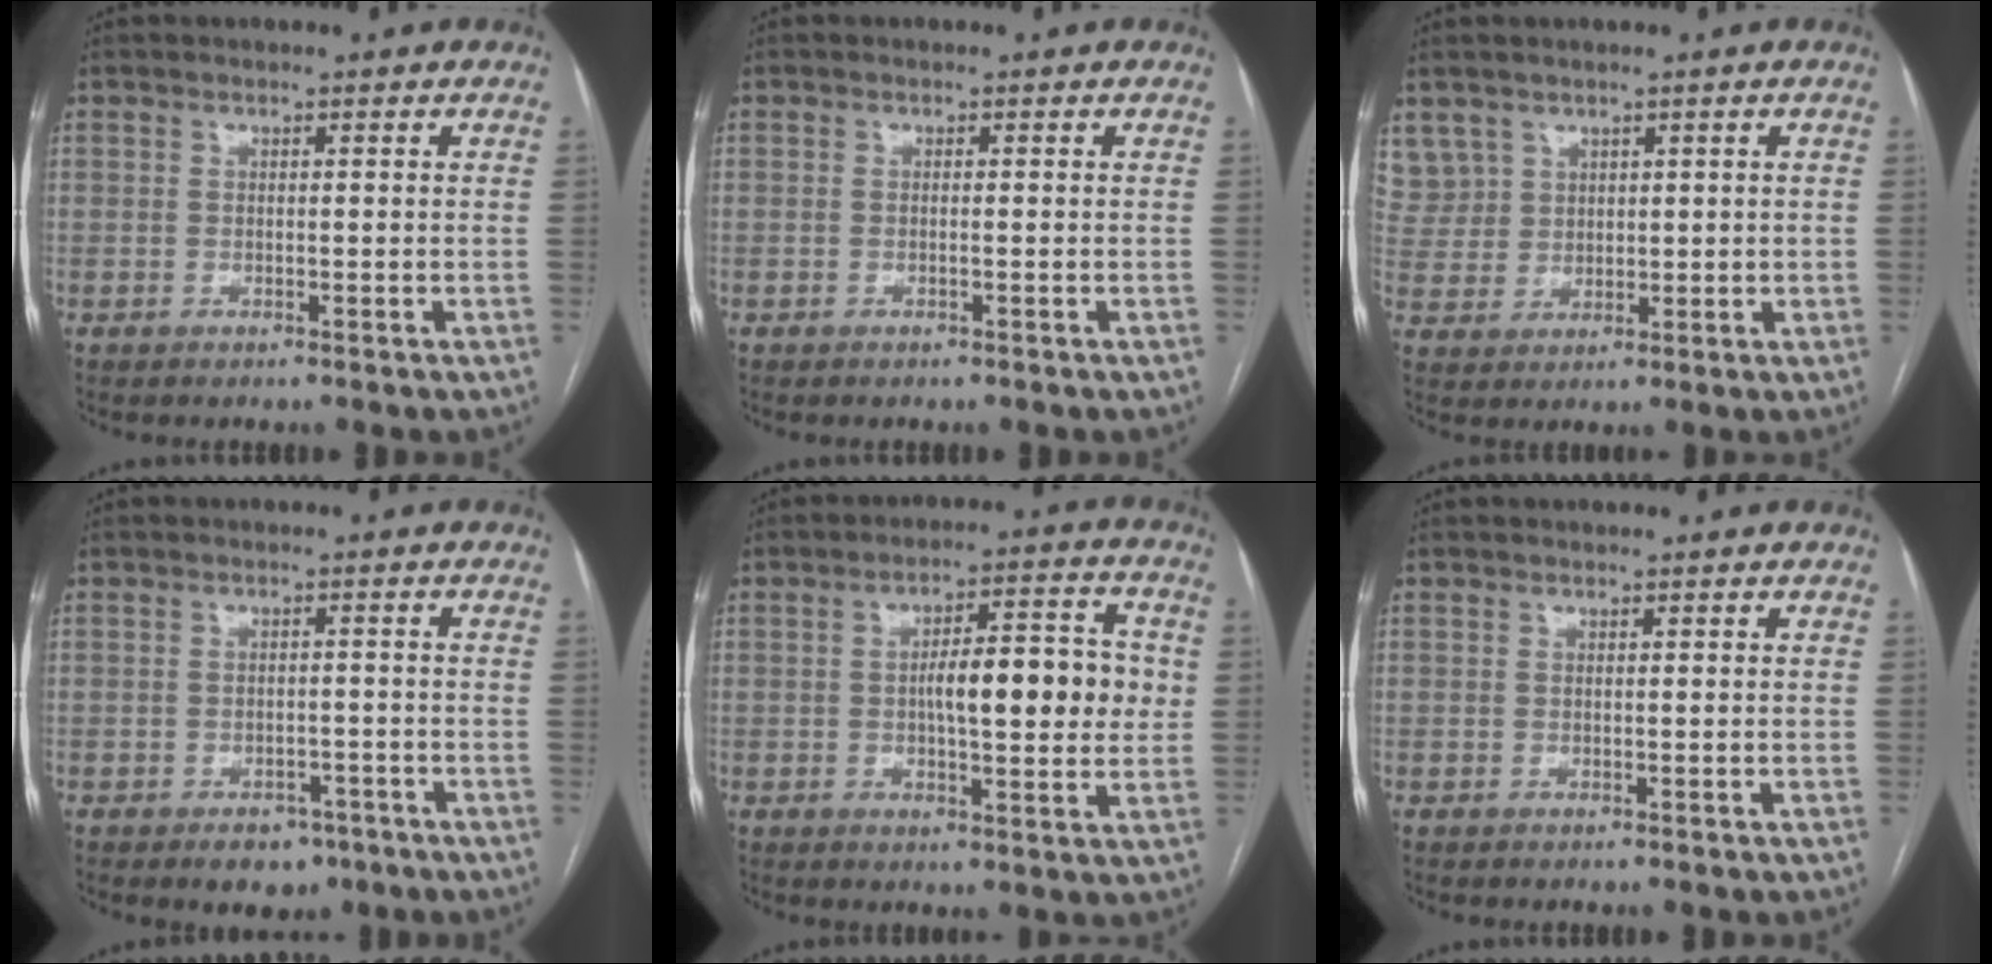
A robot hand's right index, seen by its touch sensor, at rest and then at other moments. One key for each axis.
{"total": 0.0}
{"total": 6.8, "fx": 4.2, "fy": 5.3, "fz": 0.1, "tx": 0.001, "ty": 0.017, "tz": 0.095}
{"total": 4.6, "fx": -3.1, "fy": 2.8, "fz": 2.0, "tx": -0.022, "ty": 0.004, "tz": -0.036}
{"total": 11.6, "fx": 0.6, "fy": 3.1, "fz": 11.1, "tx": -0.164, "ty": 0.024, "tz": 0.008}
{"total": 0.0}